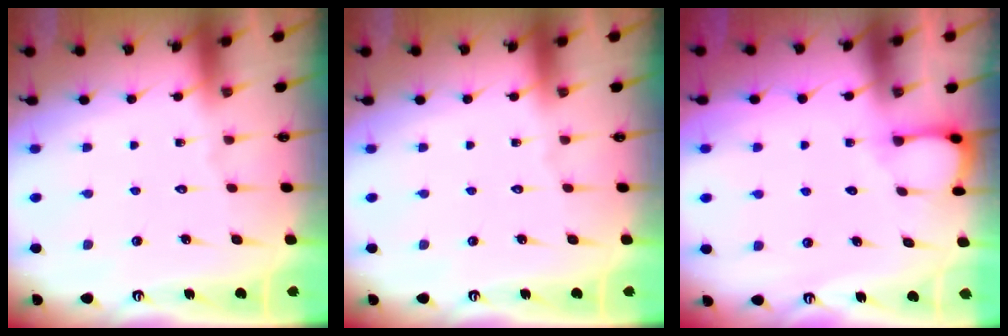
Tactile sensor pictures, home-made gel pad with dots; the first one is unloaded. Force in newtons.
{"total": 0.0}
{"total": 3.6, "press": 3.6, "slide": 0.4}